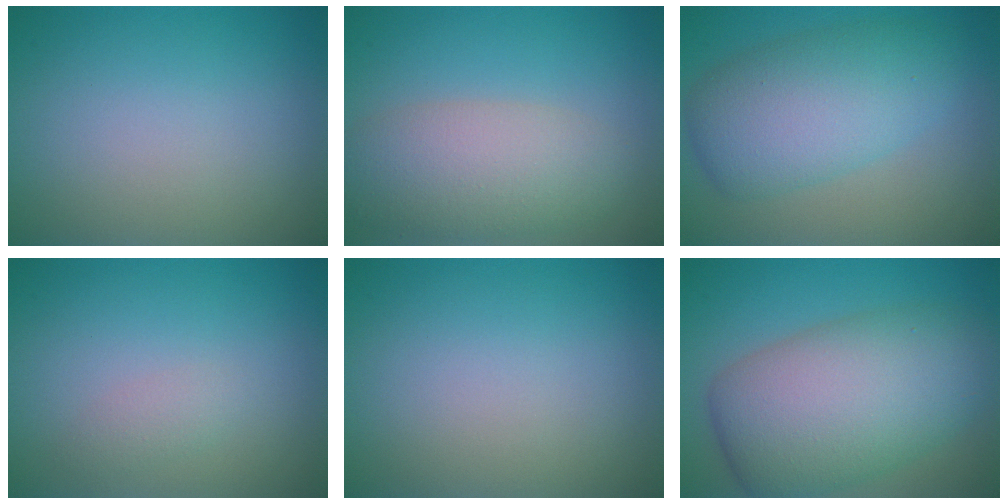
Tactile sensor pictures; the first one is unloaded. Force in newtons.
{"total": 5.9, "press": 5.9, "slide": 0.4}
{"total": 7.2, "press": 7.2, "slide": 0.2}
{"total": 1.1, "press": 1.1, "slide": 0.0}
{"total": 0.0}
{"total": 10.3, "press": 10.3, "slide": 0.3}